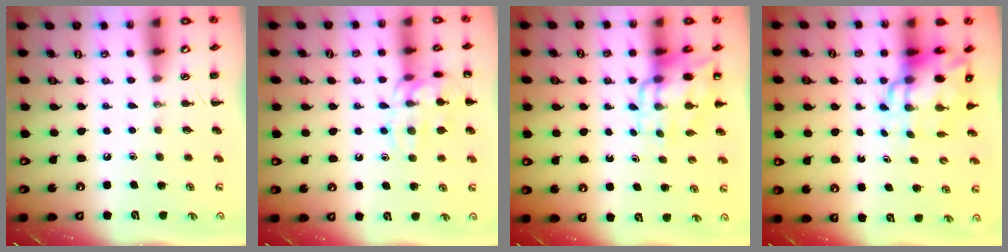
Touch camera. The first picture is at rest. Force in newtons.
{"total": 13.5, "press": 13.5, "slide": 0.6}
{"total": 10.8, "press": 10.5, "slide": 2.9}
{"total": 9.3, "press": 9.0, "slide": 2.4}